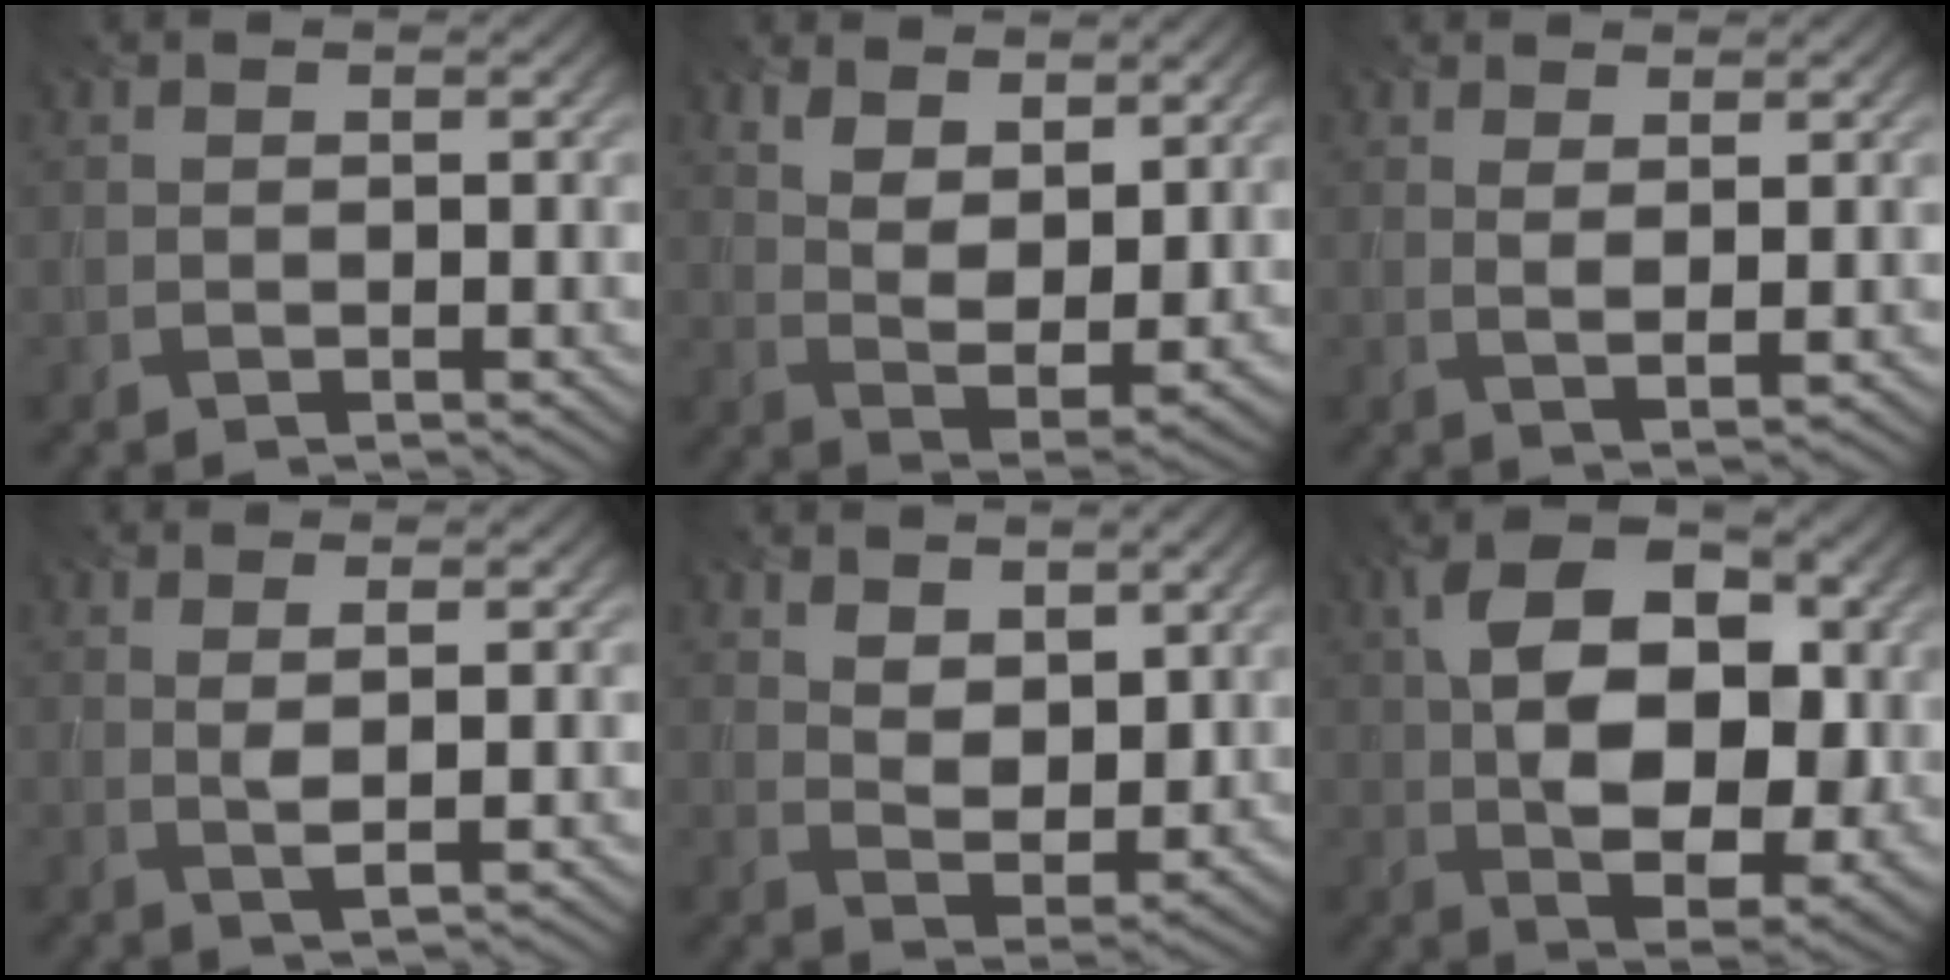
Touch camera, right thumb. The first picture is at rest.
{"total": 8.0, "force": [4.7, 3.8, 5.2], "torque": [-0.116, -0.012, 0.092]}
{"total": 1.9, "force": [1.3, 0.3, 1.4], "torque": [-0.034, -0.004, 0.025]}
{"total": 1.8, "force": [0.7, 0.2, 1.6], "torque": [-0.041, 0.000, 0.013]}
{"total": 5.3, "force": [3.5, 2.9, 2.8], "torque": [-0.064, -0.013, 0.063]}
{"total": 13.5, "force": [1.8, 7.9, 10.8], "torque": [-0.184, 0.006, 0.030]}